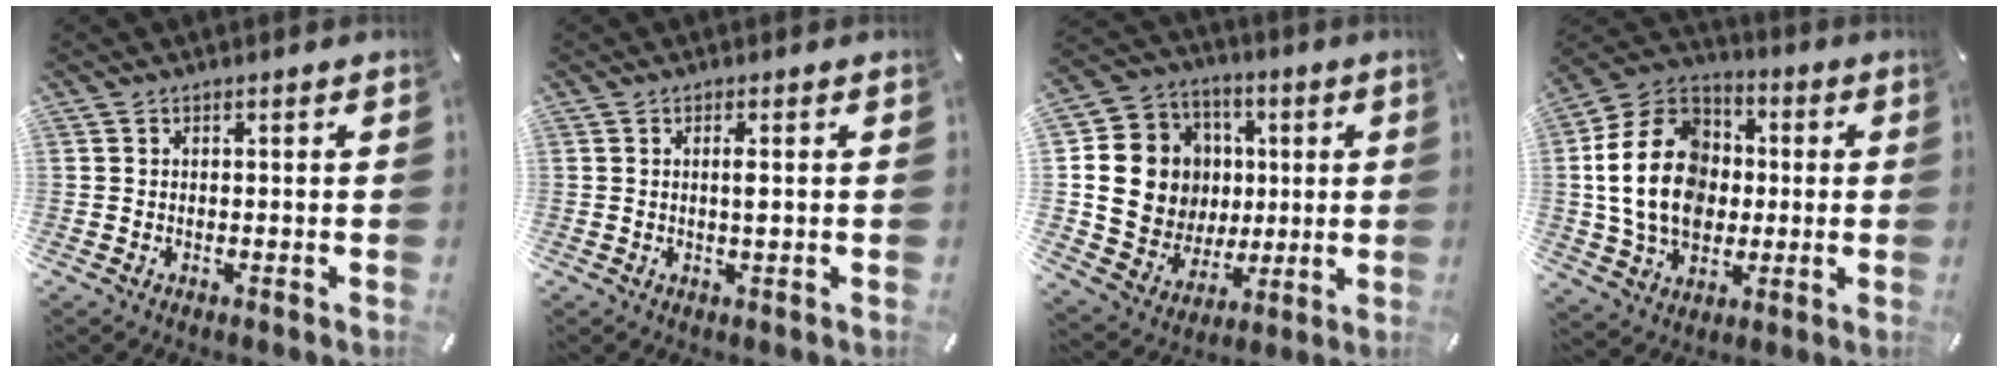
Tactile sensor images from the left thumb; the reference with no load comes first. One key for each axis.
{"total": 2.1, "fx": 0.3, "fy": 0.3, "fz": 2.0, "tx": -0.042, "ty": -0.002, "tz": 0.003}
{"total": 16.2, "fx": 1.5, "fy": 15.2, "fz": 5.1, "tx": -0.087, "ty": -0.004, "tz": 0.049}
{"total": 19.8, "fx": -0.1, "fy": 15.8, "fz": 12.0, "tx": -0.258, "ty": 0.015, "tz": -0.004}